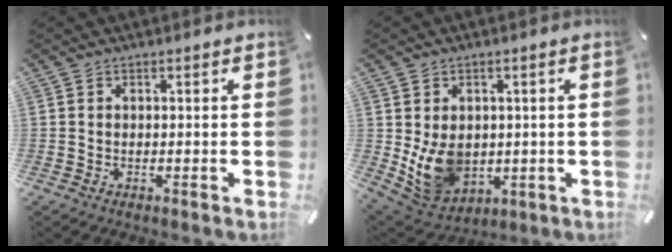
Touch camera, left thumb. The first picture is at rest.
{"total": 10.9, "force": [-0.1, 9.3, 5.8], "torque": [-0.122, -0.011, 0.004]}